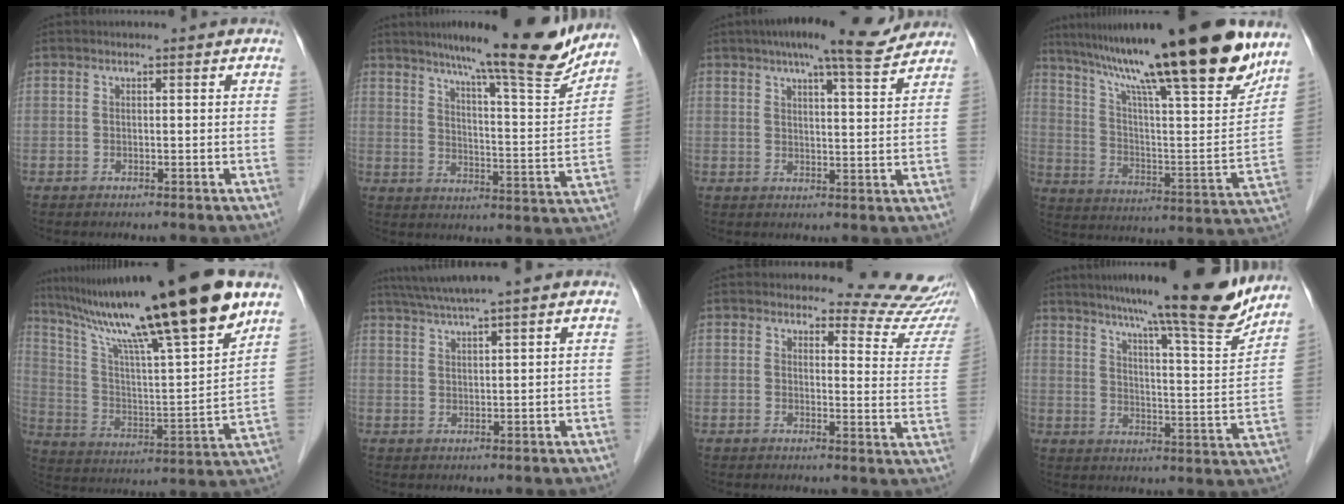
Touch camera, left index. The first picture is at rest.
{"total": 17.4, "force": [15.0, 0.9, 8.6], "torque": [-0.123, -0.029, 0.205]}
{"total": 12.2, "force": [10.4, 1.4, 6.2], "torque": [-0.091, 0.015, 0.133]}
{"total": 28.0, "force": [21.2, 2.6, 18.2], "torque": [-0.298, -0.020, 0.321]}
{"total": 25.2, "force": [18.7, 0.4, 16.8], "torque": [-0.288, -0.002, 0.309]}
{"total": 6.3, "force": [5.3, -1.0, 3.4], "torque": [-0.062, 0.025, 0.092]}
{"total": 11.7, "force": [11.4, 2.5, 1.2], "torque": [0.016, -0.085, 0.093]}
{"total": 18.6, "force": [15.7, 0.3, 9.9], "torque": [-0.139, -0.025, 0.217]}